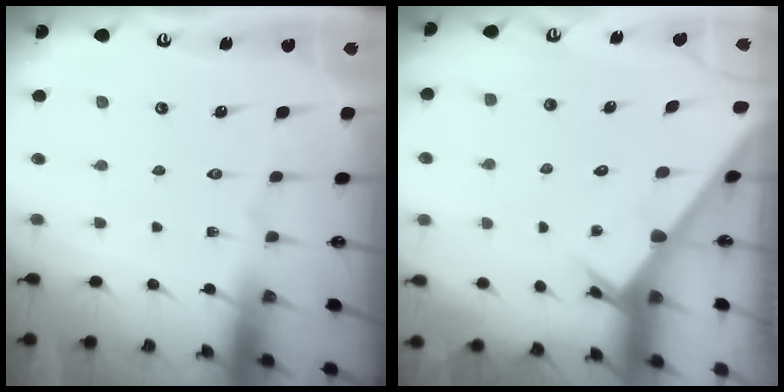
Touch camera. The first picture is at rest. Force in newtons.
{"total": 3.8, "press": 3.8, "slide": 0.3}